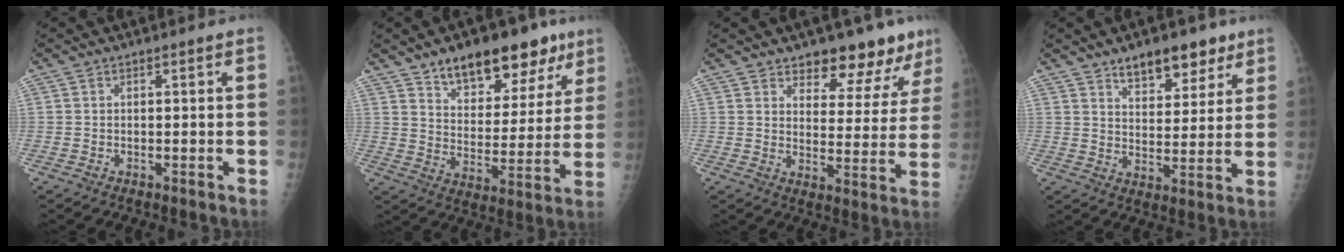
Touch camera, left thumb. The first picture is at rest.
{"total": 17.6, "force": [11.5, 9.0, 9.9], "torque": [-0.086, -0.047, 0.175]}
{"total": 11.9, "force": [9.3, 5.2, 5.2], "torque": [-0.020, -0.063, 0.119]}
{"total": 10.6, "force": [7.1, 5.1, 5.9], "torque": [-0.052, -0.041, 0.111]}